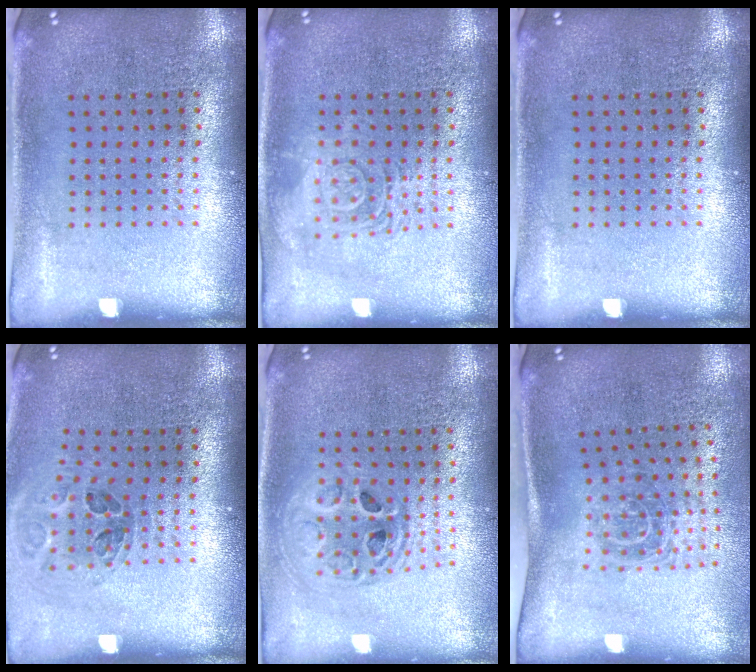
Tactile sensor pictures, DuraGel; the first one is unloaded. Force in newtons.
{"total": 2.8, "press": 2.8, "slide": 0.4}
{"total": 0.0}
{"total": 1.0, "press": 1.0, "slide": 0.1}
{"total": 1.7, "press": 1.4, "slide": 0.9}
{"total": 1.8, "press": 1.2, "slide": 1.3}